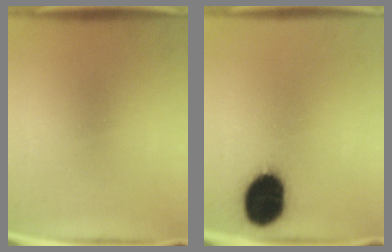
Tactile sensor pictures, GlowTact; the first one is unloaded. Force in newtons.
{"total": 17.6}